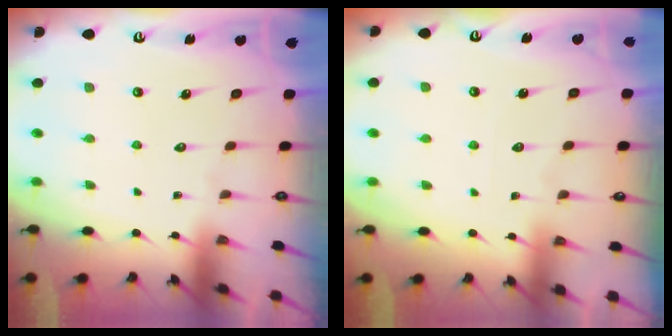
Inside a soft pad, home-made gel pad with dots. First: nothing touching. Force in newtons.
{"total": 3.8, "press": 3.8, "slide": 0.5}